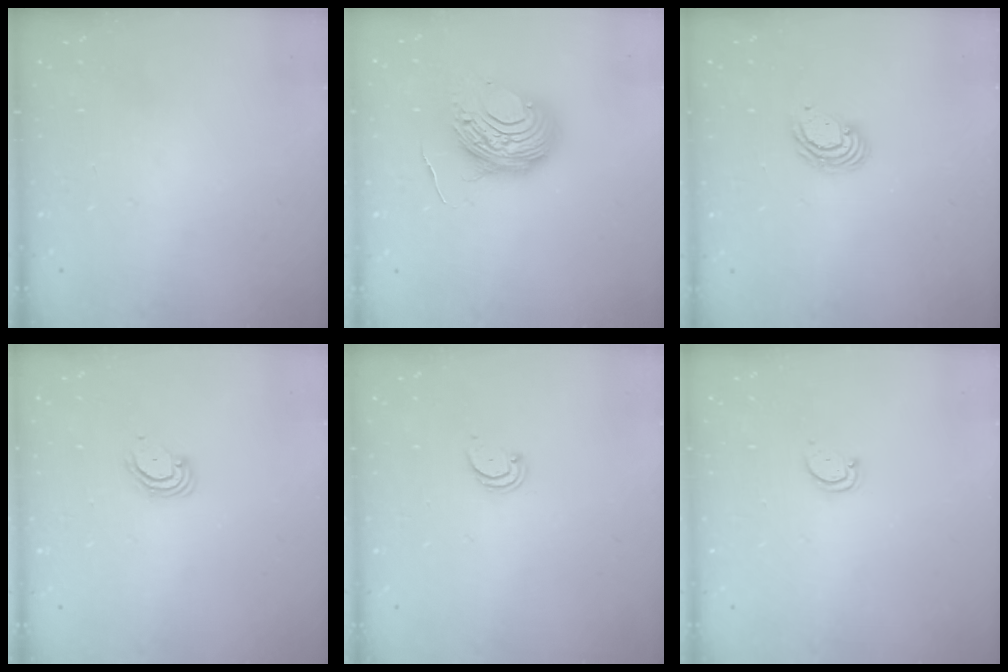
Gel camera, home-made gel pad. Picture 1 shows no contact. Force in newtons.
{"total": 12.0, "press": 12.0, "slide": 0.9}
{"total": 4.4, "press": 4.4, "slide": 0.0}
{"total": 3.9, "press": 3.9, "slide": 0.2}
{"total": 2.0, "press": 2.0, "slide": 0.2}
{"total": 2.6, "press": 2.5, "slide": 0.4}